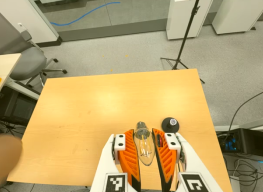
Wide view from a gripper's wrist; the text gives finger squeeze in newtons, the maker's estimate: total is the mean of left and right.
{"total": 23.3, "left": 25.4, "right": 21.2}